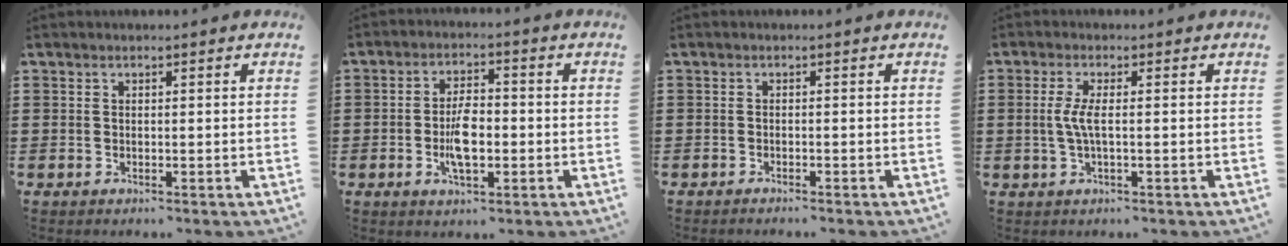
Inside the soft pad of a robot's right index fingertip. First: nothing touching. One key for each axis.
{"total": 6.1, "fx": -1.0, "fy": 2.8, "fz": 5.4, "tx": -0.113, "ty": 0.000, "tz": -0.022}
{"total": 0.8, "fx": -0.8, "fy": -0.2, "fz": 0.1, "tx": -0.003, "ty": -0.004, "tz": -0.016}
{"total": 3.5, "fx": 0.0, "fy": 0.5, "fz": 3.4, "tx": -0.086, "ty": -0.010, "tz": -0.010}